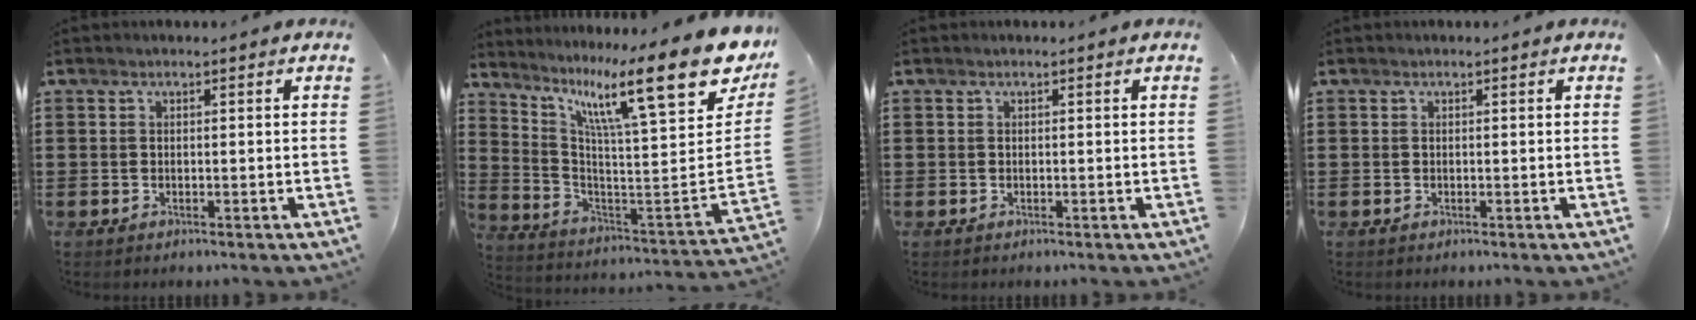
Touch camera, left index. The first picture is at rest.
{"total": 16.3, "force": [9.7, 2.2, 12.9], "torque": [-0.231, -0.074, 0.147]}
{"total": 0.0}
{"total": 0.0}